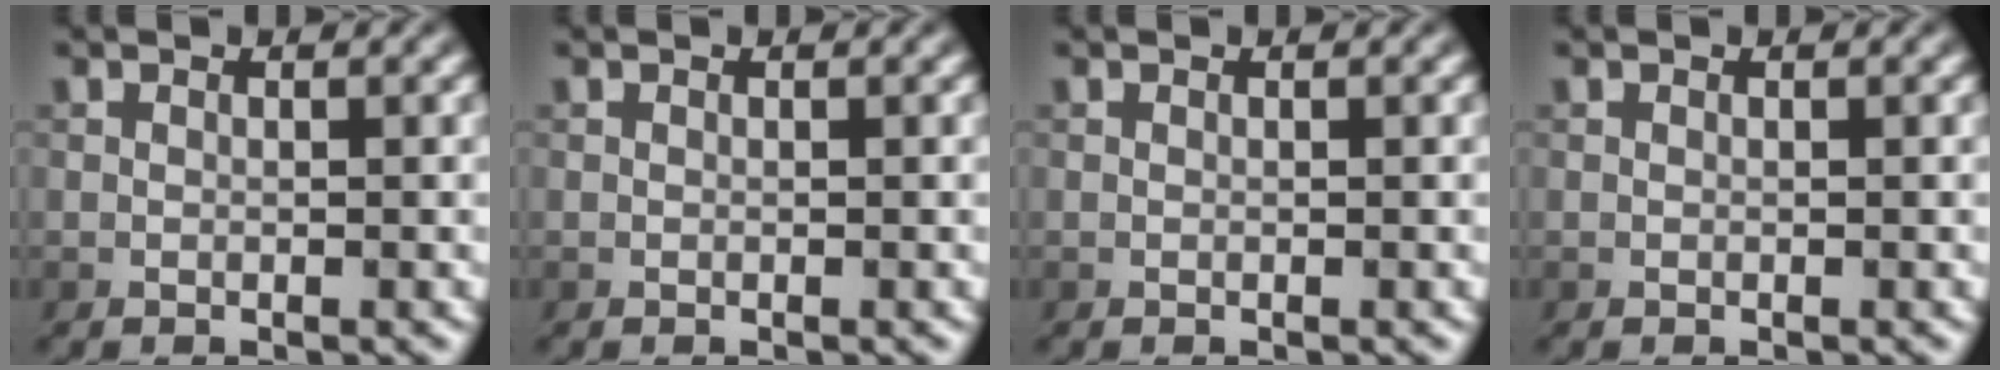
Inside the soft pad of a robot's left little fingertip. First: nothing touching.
{"total": 0.0}
{"total": 0.0}
{"total": 0.0}